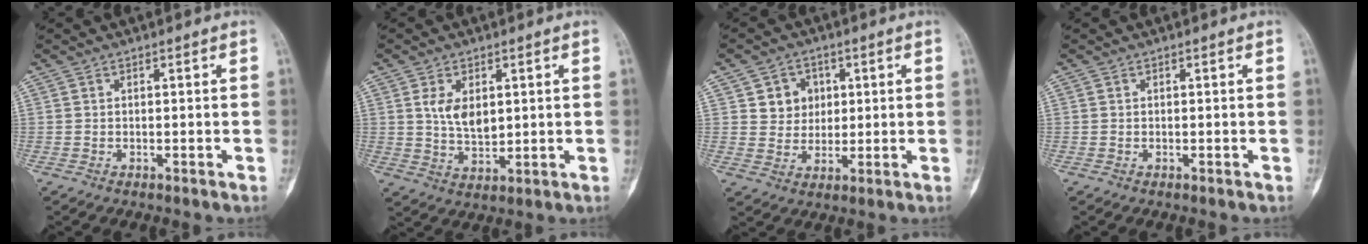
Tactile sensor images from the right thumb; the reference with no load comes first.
{"total": 6.7, "force": [1.8, 4.0, 5.1], "torque": [-0.073, -0.013, 0.040]}
{"total": 6.5, "force": [2.0, 5.9, 2.0], "torque": [0.003, -0.003, 0.034]}
{"total": 0.0}